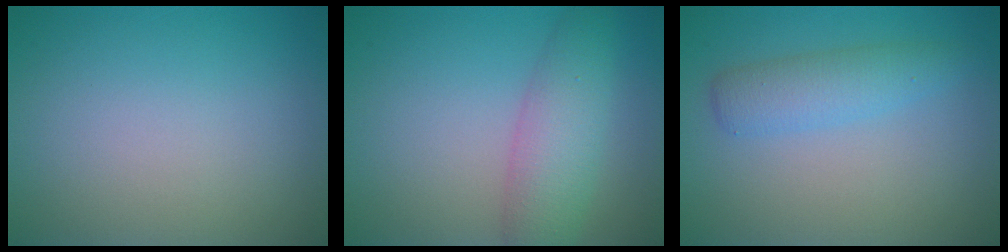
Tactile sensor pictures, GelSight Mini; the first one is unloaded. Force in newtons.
{"total": 4.5, "press": 4.5, "slide": 0.2}
{"total": 2.9, "press": 2.9, "slide": 0.1}